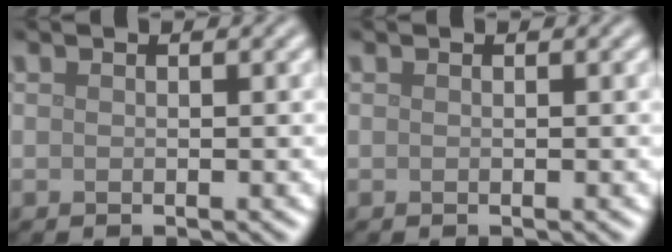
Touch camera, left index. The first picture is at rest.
{"total": 0.0}